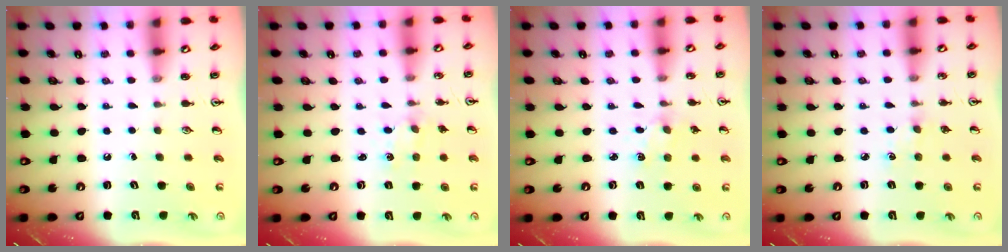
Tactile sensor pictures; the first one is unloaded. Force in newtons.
{"total": 0.0}
{"total": 1.9, "press": 1.9, "slide": 0.3}
{"total": 2.8, "press": 2.7, "slide": 0.4}